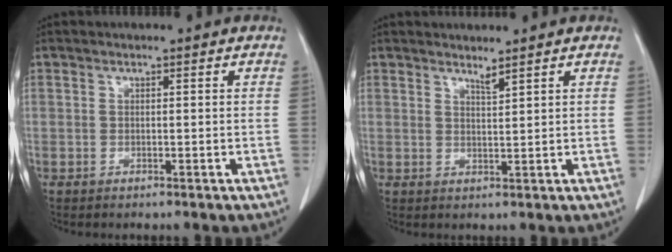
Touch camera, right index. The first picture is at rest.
{"total": 1.5, "force": [1.4, -0.3, 0.5], "torque": [-0.009, -0.011, 0.026]}